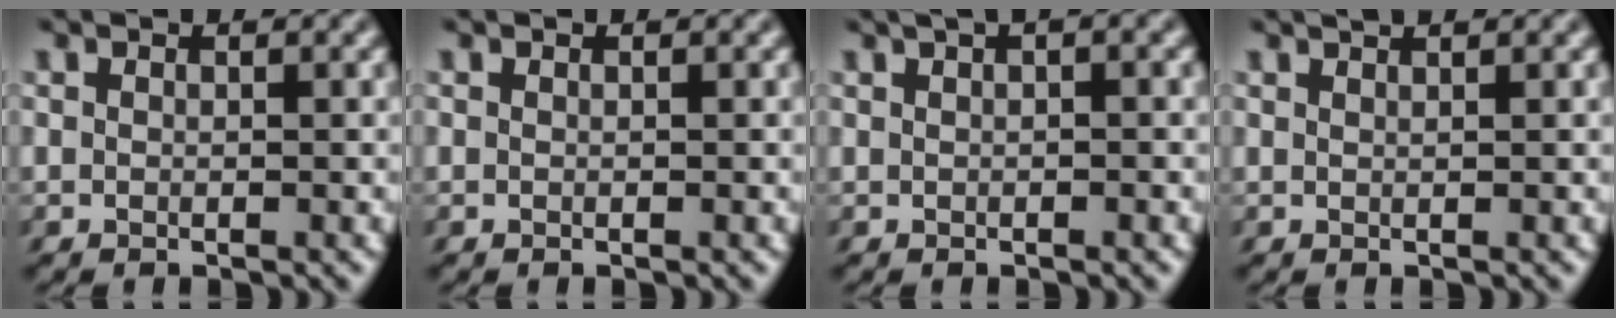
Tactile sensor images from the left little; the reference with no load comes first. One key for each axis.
{"total": 0.0}
{"total": 5.1, "fx": 2.8, "fy": 2.5, "fz": 3.5, "tx": -0.050, "ty": 0.044, "tz": 0.023}
{"total": 1.3, "fx": 1.2, "fy": 0.1, "fz": 0.6, "tx": 0.000, "ty": 0.009, "tz": 0.010}